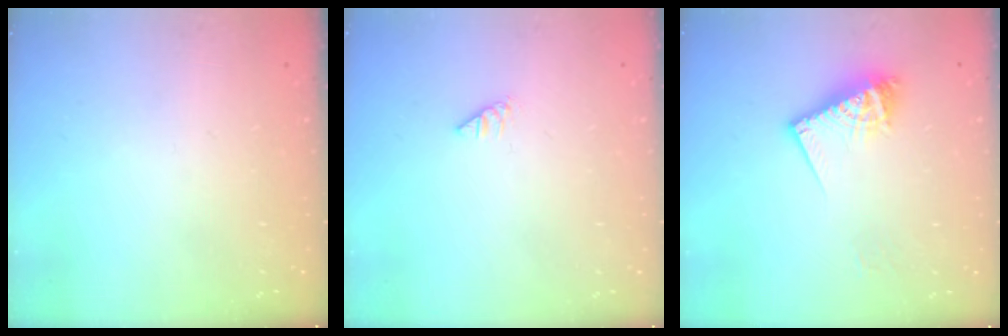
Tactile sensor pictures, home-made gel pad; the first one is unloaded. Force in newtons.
{"total": 0.0}
{"total": 10.6, "press": 10.6, "slide": 1.1}